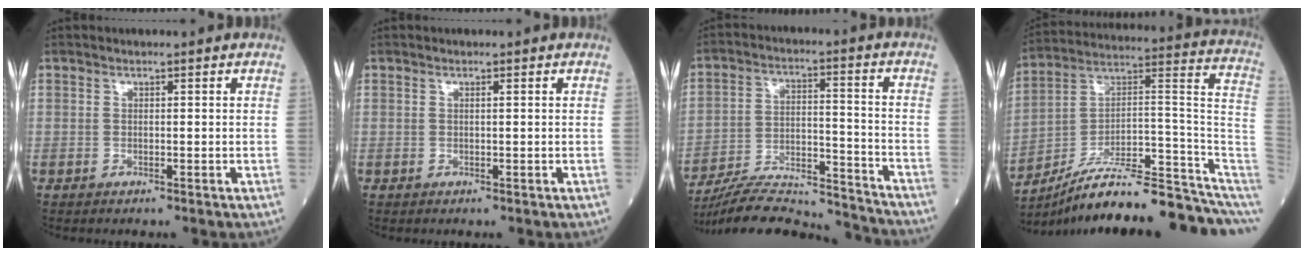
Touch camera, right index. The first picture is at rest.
{"total": 0.0}
{"total": 20.4, "force": [-19.5, 1.7, 5.6], "torque": [-0.109, 0.005, -0.299]}
{"total": 23.5, "force": [-19.8, 2.0, 12.6], "torque": [-0.118, 0.047, -0.302]}